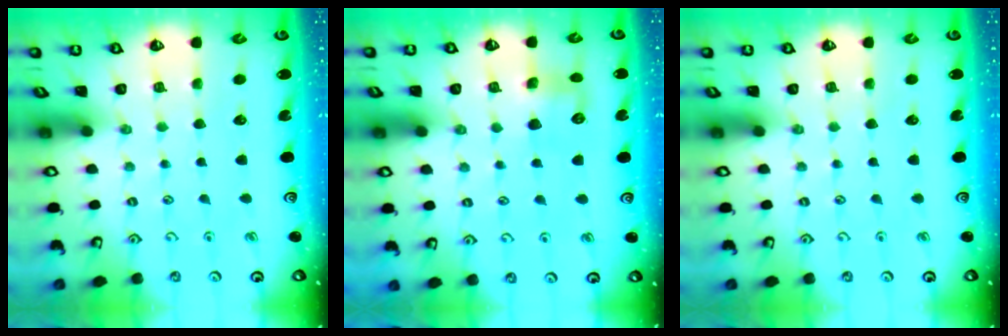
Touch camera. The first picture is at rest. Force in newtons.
{"total": 6.7, "press": 6.7, "slide": 0.4}
{"total": 0.0}